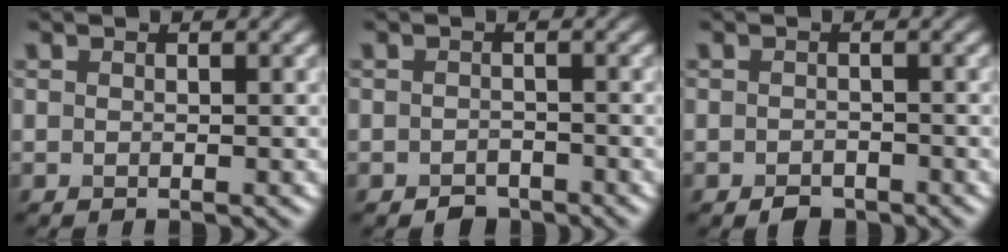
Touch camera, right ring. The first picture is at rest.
{"total": 1.6, "force": [-1.3, 0.9, 0.4], "torque": [-0.004, 0.000, -0.025]}
{"total": 1.8, "force": [-1.3, 1.0, 0.7], "torque": [-0.010, -0.001, -0.024]}